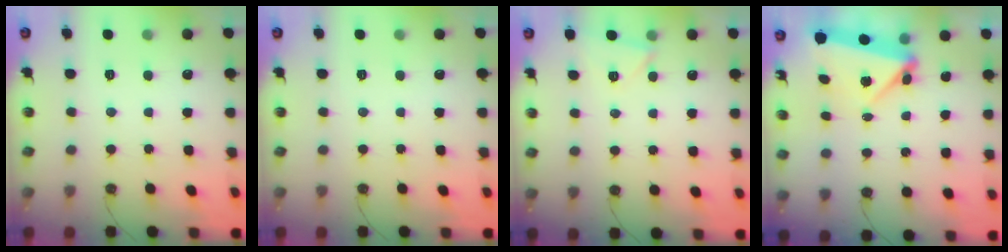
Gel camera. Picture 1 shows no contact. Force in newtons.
{"total": 0.0}
{"total": 4.0, "press": 2.3, "slide": 3.2}
{"total": 5.7, "press": 5.7, "slide": 0.3}